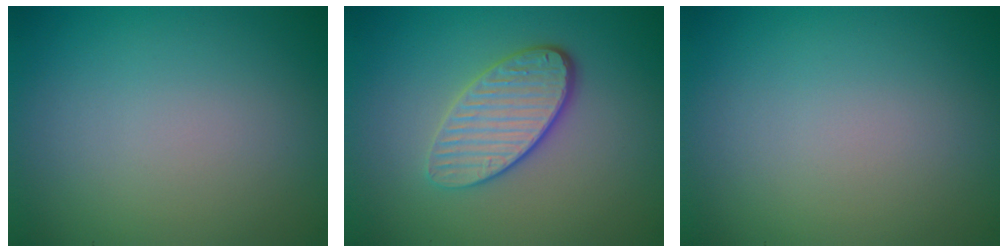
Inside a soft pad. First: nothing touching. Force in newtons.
{"total": 4.2, "press": 3.5, "slide": 2.4}
{"total": 0.0}